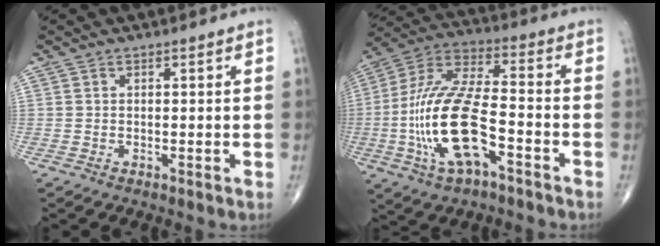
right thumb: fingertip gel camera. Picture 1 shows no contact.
{"total": 18.8, "force": [-5.5, 7.3, 16.4], "torque": [-0.345, 0.038, -0.100]}